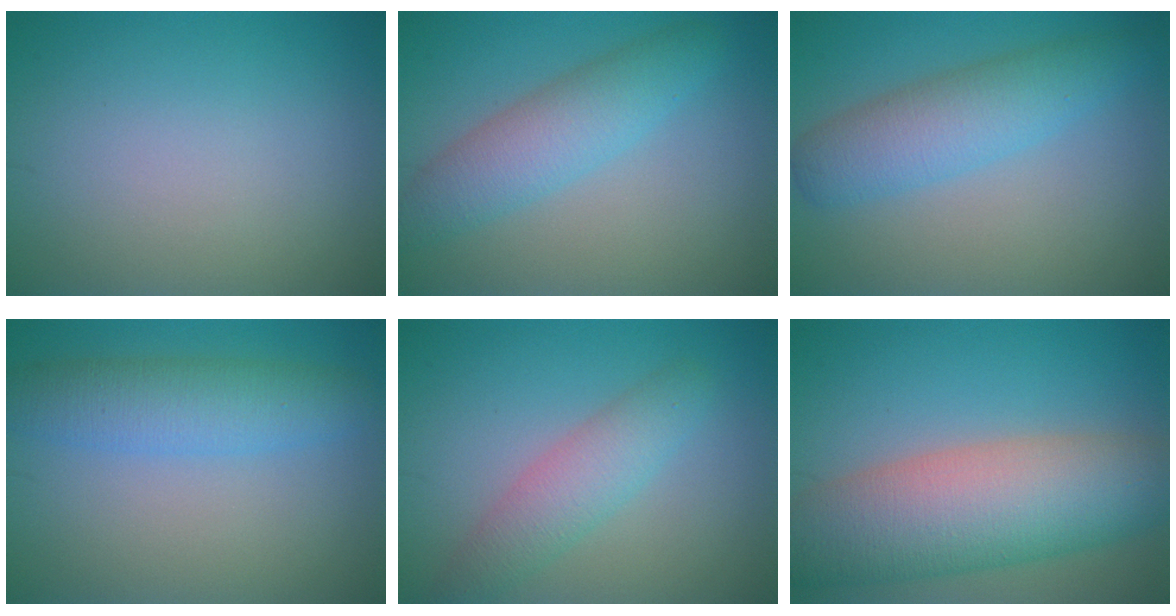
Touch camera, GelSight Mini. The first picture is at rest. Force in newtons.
{"total": 4.6, "press": 4.6, "slide": 0.2}
{"total": 5.0, "press": 5.0, "slide": 0.1}
{"total": 4.7, "press": 4.7, "slide": 0.1}
{"total": 3.6, "press": 3.6, "slide": 0.1}
{"total": 10.4, "press": 10.4, "slide": 0.5}